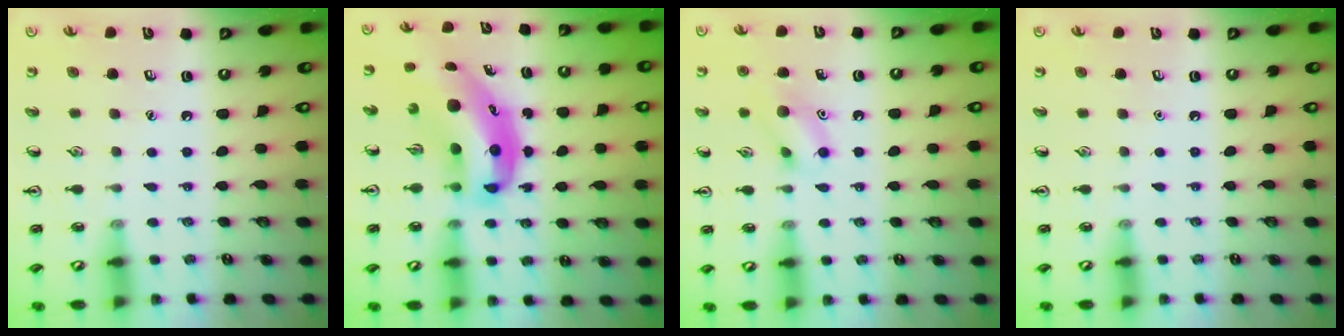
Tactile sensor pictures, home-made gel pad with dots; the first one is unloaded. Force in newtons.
{"total": 11.3, "press": 10.8, "slide": 3.3}
{"total": 9.5, "press": 9.5, "slide": 0.6}
{"total": 0.0}